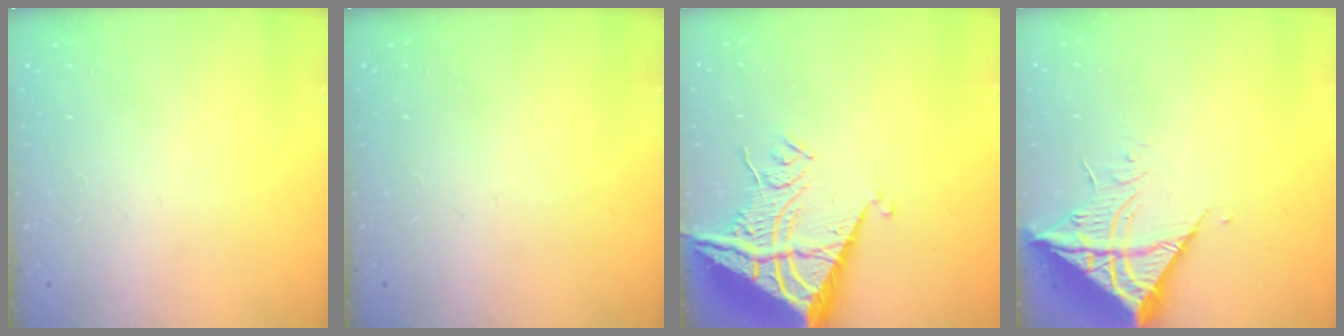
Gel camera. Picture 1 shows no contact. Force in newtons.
{"total": 0.0}
{"total": 13.3, "press": 13.2, "slide": 1.4}
{"total": 11.2, "press": 11.1, "slide": 1.4}